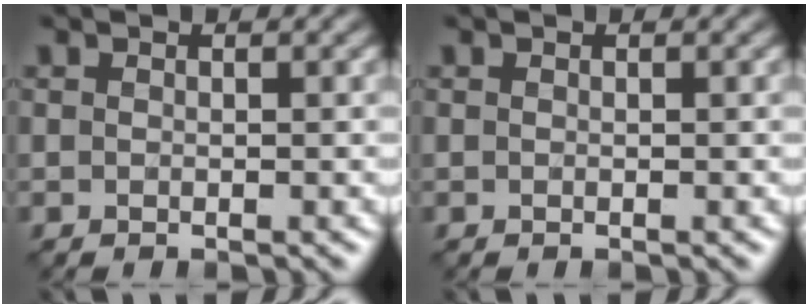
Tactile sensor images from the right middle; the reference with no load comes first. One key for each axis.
{"total": 0.0}